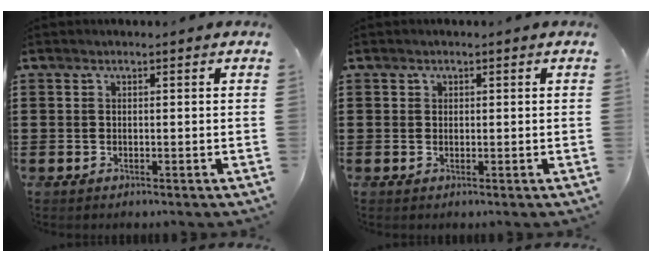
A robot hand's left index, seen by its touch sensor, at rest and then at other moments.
{"total": 0.6, "force": [0.4, 0.5, 0.1], "torque": [-0.004, 0.003, 0.008]}